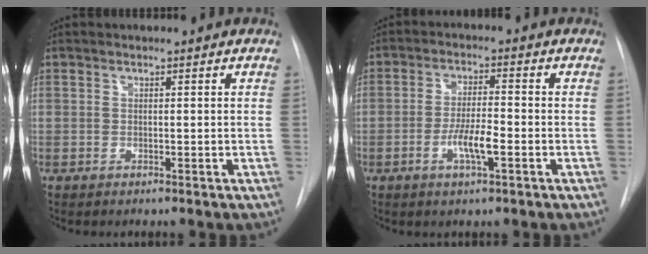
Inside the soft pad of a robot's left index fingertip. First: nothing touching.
{"total": 5.3, "force": [-2.0, 0.9, 4.9], "torque": [-0.096, -0.001, -0.036]}